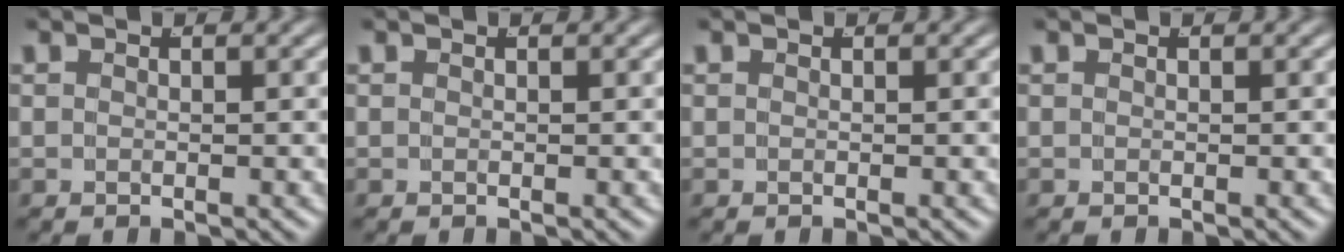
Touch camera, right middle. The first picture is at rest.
{"total": 0.0}
{"total": 0.0}
{"total": 0.0}